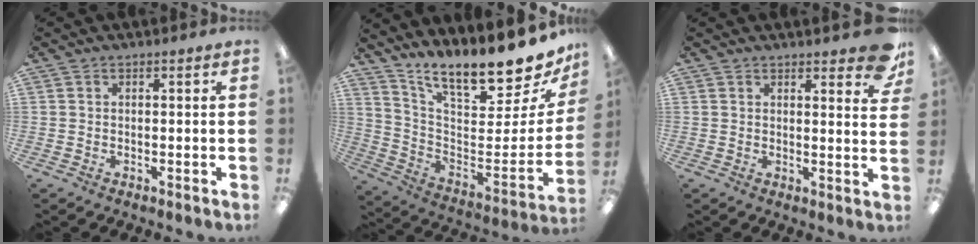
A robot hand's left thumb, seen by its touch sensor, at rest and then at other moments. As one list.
[{"total": 14.6, "force": [12.6, 3.0, 6.7], "torque": [-0.087, -0.118, 0.204]}, {"total": 5.7, "force": [4.3, 1.5, 3.4], "torque": [-0.037, -0.023, 0.070]}]